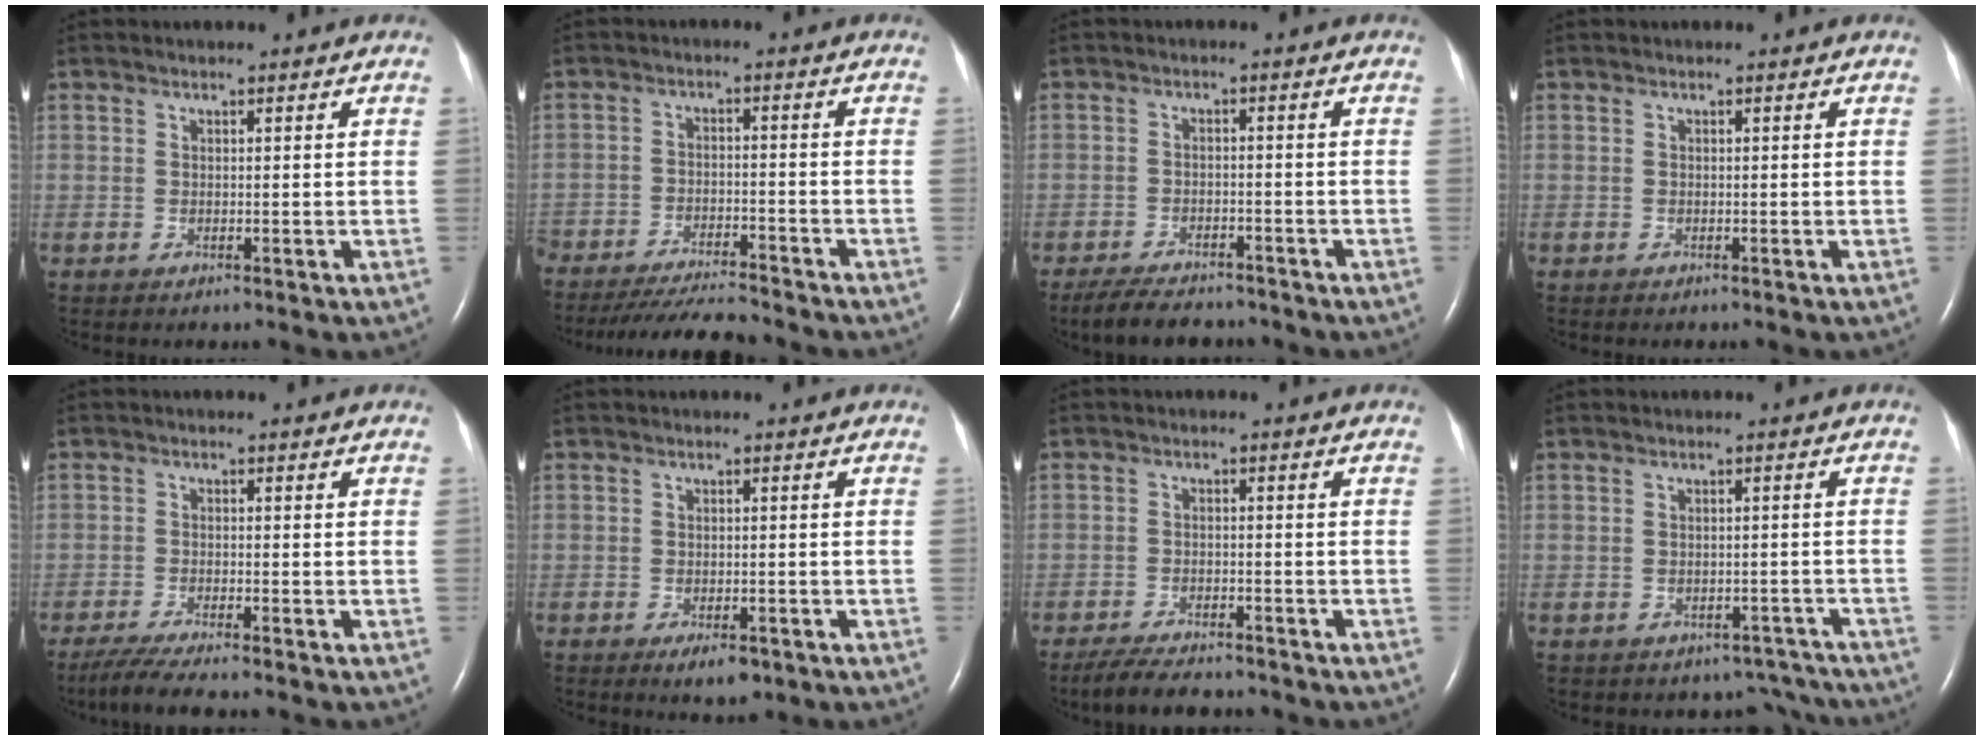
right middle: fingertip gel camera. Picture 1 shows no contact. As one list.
[{"total": 11.1, "force": [-10.4, 0.8, 3.8], "torque": [-0.058, -0.021, -0.163]}, {"total": 8.3, "force": [-7.2, 2.4, 3.2], "torque": [-0.055, -0.012, -0.110]}, {"total": 0.0}, {"total": 5.9, "force": [-5.0, -0.2, 3.3], "torque": [-0.060, -0.019, -0.086]}, {"total": 3.1, "force": [-1.9, 1.2, 2.2], "torque": [-0.038, -0.004, -0.021]}, {"total": 8.2, "force": [-7.2, 2.2, 3.2], "torque": [-0.056, -0.013, -0.111]}, {"total": 6.0, "force": [-5.2, 2.9, -0.6], "torque": [0.023, 0.029, -0.051]}]